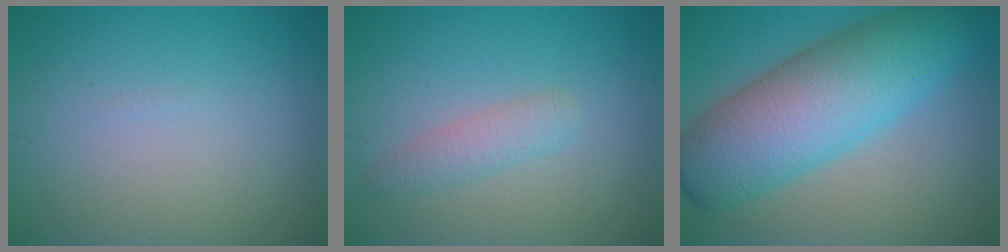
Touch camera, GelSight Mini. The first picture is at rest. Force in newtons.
{"total": 1.9, "press": 1.9, "slide": 0.1}
{"total": 10.4, "press": 10.4, "slide": 0.3}